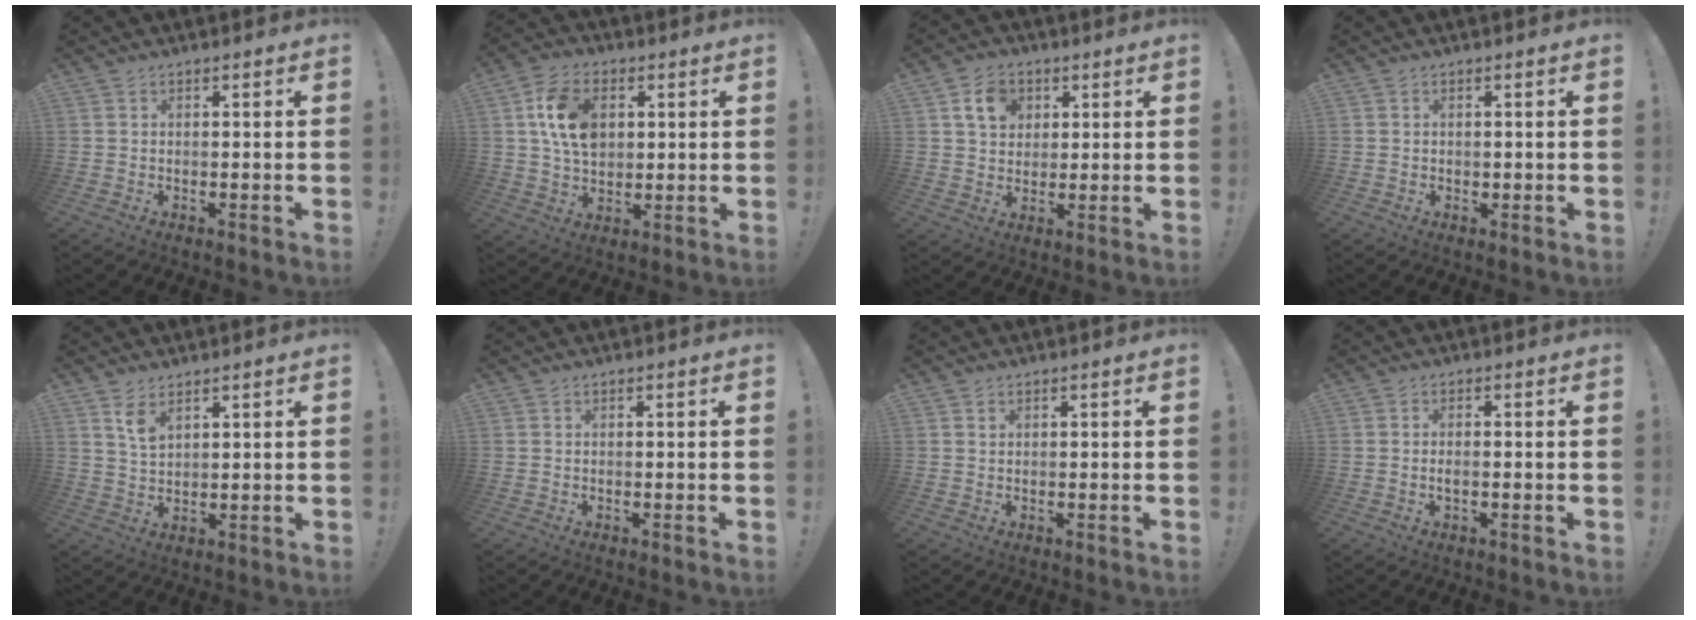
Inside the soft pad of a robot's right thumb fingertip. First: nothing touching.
{"total": 13.5, "force": [3.3, 9.7, 8.7], "torque": [-0.150, 0.009, 0.065]}
{"total": 8.8, "force": [3.8, 6.9, 3.9], "torque": [-0.058, -0.004, 0.074]}
{"total": 0.6, "force": [0.3, 0.6, 0.1], "torque": [-0.001, 0.002, 0.006]}
{"total": 4.9, "force": [3.1, 2.1, 3.1], "torque": [-0.050, -0.020, 0.054]}
{"total": 0.0}
{"total": 0.6, "force": [0.5, 0.3, 0.3], "torque": [-0.002, -0.001, 0.009]}
{"total": 1.4, "force": [-0.4, 0.5, 1.3], "torque": [-0.029, 0.005, -0.006]}